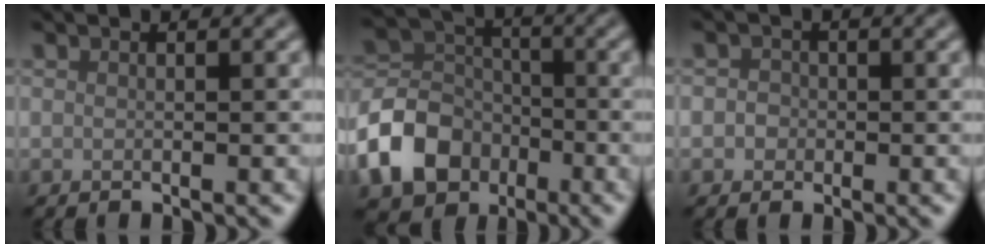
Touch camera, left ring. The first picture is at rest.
{"total": 7.5, "force": [-3.5, 5.7, 3.4], "torque": [-0.068, 0.001, -0.080]}
{"total": 1.4, "force": [-0.1, 1.4, 0.3], "torque": [0.013, 0.000, -0.011]}